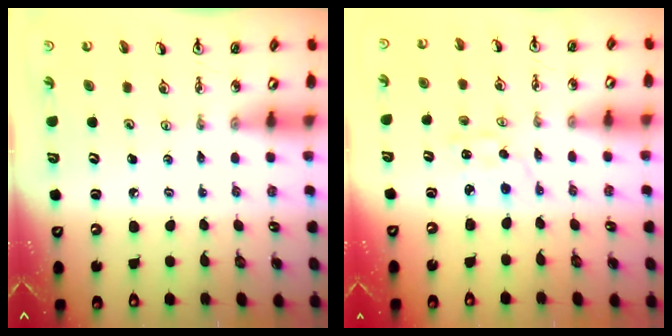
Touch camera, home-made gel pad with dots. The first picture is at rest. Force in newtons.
{"total": 1.5, "press": 1.4, "slide": 0.4}